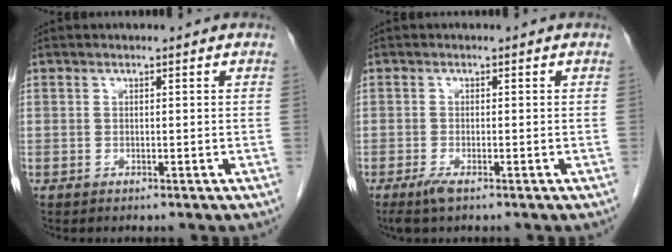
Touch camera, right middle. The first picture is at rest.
{"total": 2.2, "force": [-1.4, 0.3, 1.6], "torque": [-0.038, -0.006, -0.028]}